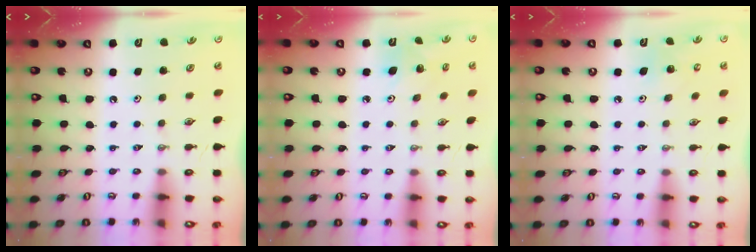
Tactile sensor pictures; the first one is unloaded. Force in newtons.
{"total": 4.3, "press": 3.9, "slide": 1.8}
{"total": 5.2, "press": 5.1, "slide": 0.4}